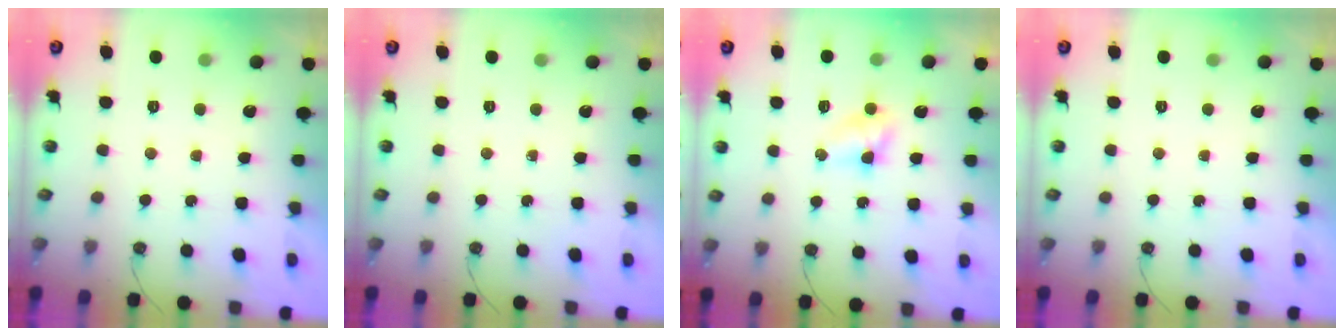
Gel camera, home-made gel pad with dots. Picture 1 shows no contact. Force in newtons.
{"total": 0.0}
{"total": 3.4, "press": 3.4, "slide": 0.4}
{"total": 0.0}